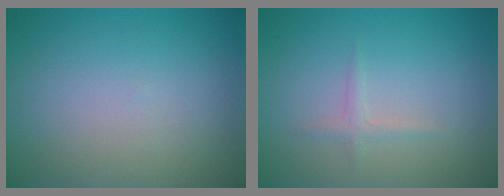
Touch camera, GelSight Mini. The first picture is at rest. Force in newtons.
{"total": 0.9, "press": 0.9, "slide": 0.0}